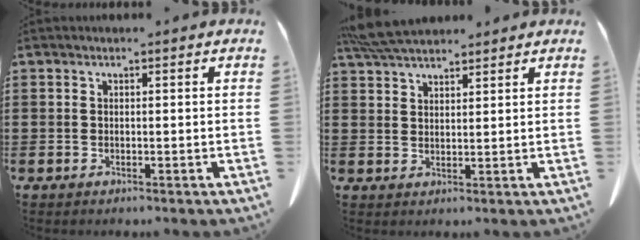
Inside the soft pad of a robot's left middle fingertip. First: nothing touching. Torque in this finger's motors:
{"motor_torque": [0.52, 0.35, 0.22, 0.10]}